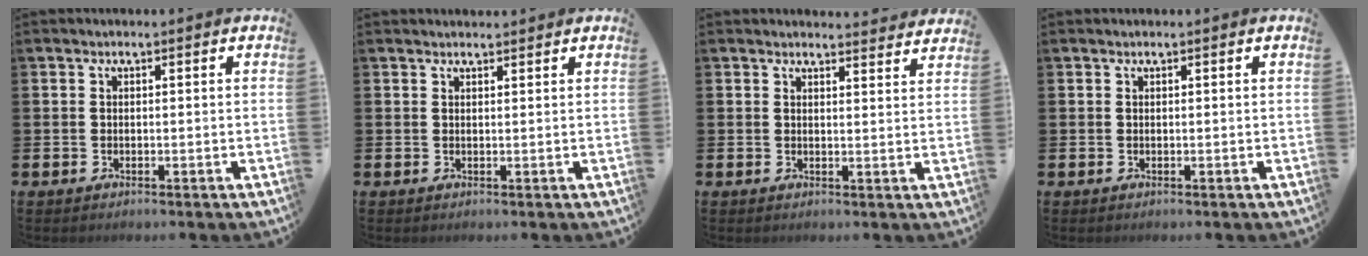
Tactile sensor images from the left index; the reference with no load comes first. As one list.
[{"total": 1.1, "force": [1.1, 0.1, 0.0], "torque": [0.007, -0.005, 0.019]}, {"total": 2.8, "force": [2.8, 0.0, -0.2], "torque": [0.007, -0.023, 0.050]}, {"total": 0.0}]